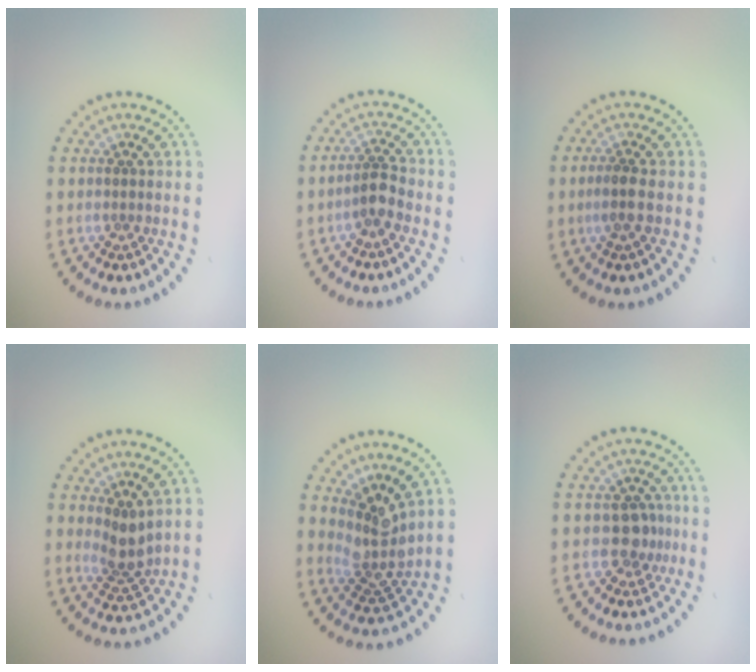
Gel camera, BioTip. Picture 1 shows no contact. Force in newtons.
{"total": 2.1, "press": 1.7, "slide": 1.1}
{"total": 1.7, "press": 1.5, "slide": 0.9}
{"total": 2.5, "press": 1.9, "slide": 1.6}
{"total": 3.6, "press": 2.6, "slide": 2.5}
{"total": 2.1, "press": 1.8, "slide": 1.2}